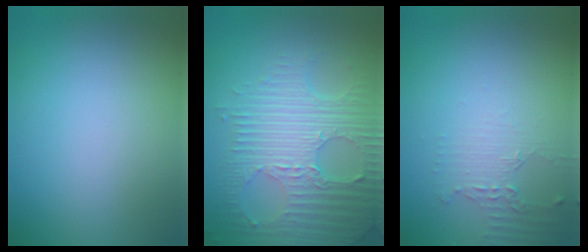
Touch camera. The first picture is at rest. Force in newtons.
{"total": 7.8, "press": 5.5, "slide": 5.6}
{"total": 2.0, "press": 1.5, "slide": 1.3}